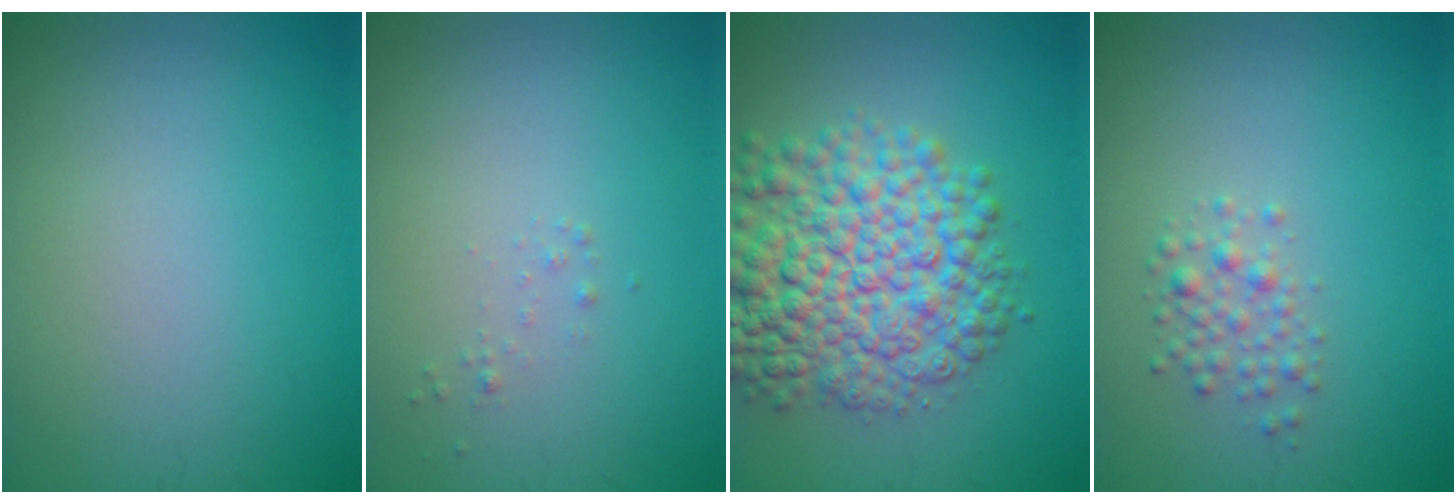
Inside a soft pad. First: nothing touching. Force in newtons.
{"total": 0.5, "press": 0.5, "slide": 0.0}
{"total": 9.8, "press": 9.8, "slide": 0.2}
{"total": 1.8, "press": 1.8, "slide": 0.1}